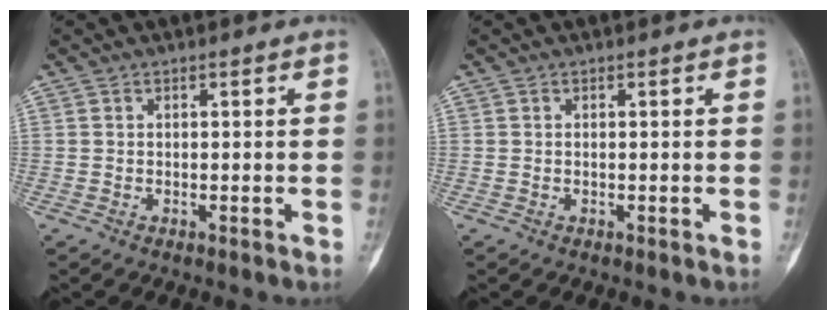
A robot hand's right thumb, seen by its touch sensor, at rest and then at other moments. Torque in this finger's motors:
{"motor_torque": [-0.40, -0.18, -0.09, 0.00, 0.04]}